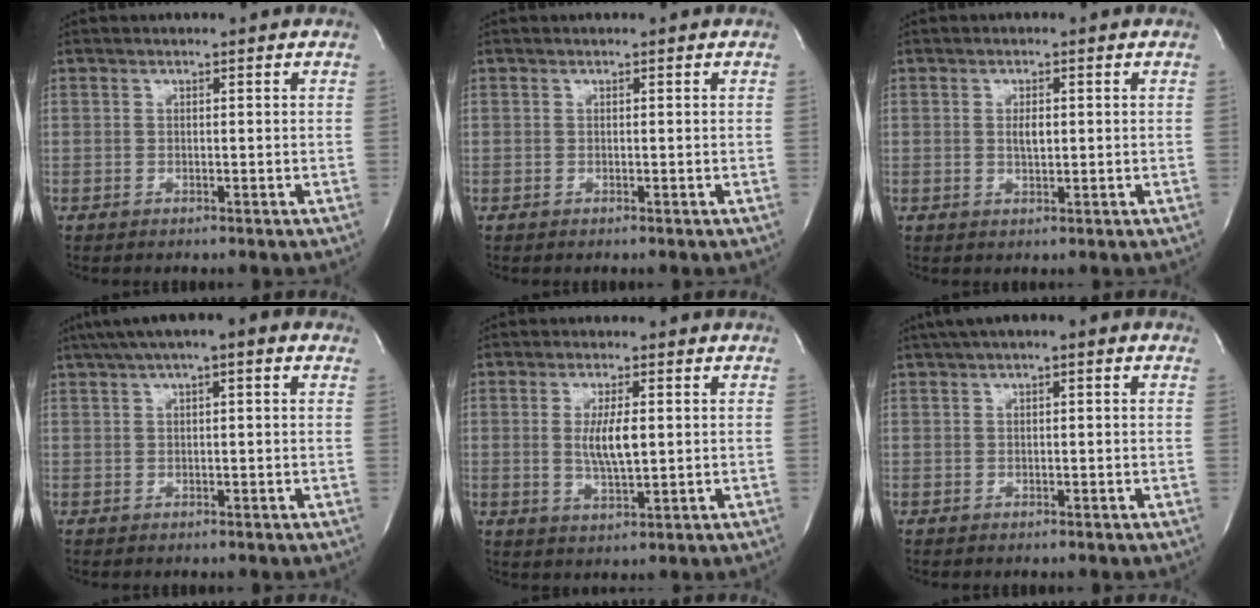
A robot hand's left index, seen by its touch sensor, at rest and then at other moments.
{"total": 0.0}
{"total": 2.0, "force": [0.2, 0.7, 1.9], "torque": [-0.036, -0.001, 0.005]}
{"total": 9.3, "force": [5.5, 2.2, 7.2], "torque": [-0.114, 0.047, 0.076]}
{"total": 5.5, "force": [0.5, 1.2, 5.3], "torque": [-0.105, -0.006, 0.012]}
{"total": 5.1, "force": [2.6, 1.5, 4.1], "torque": [-0.068, 0.028, 0.034]}